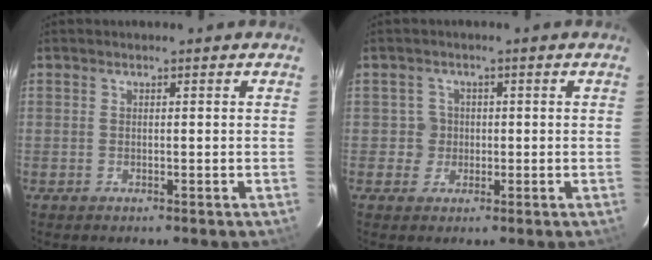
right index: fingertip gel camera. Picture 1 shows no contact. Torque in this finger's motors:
{"motor_torque": [-0.04, 0.05, 0.02, 0.00]}